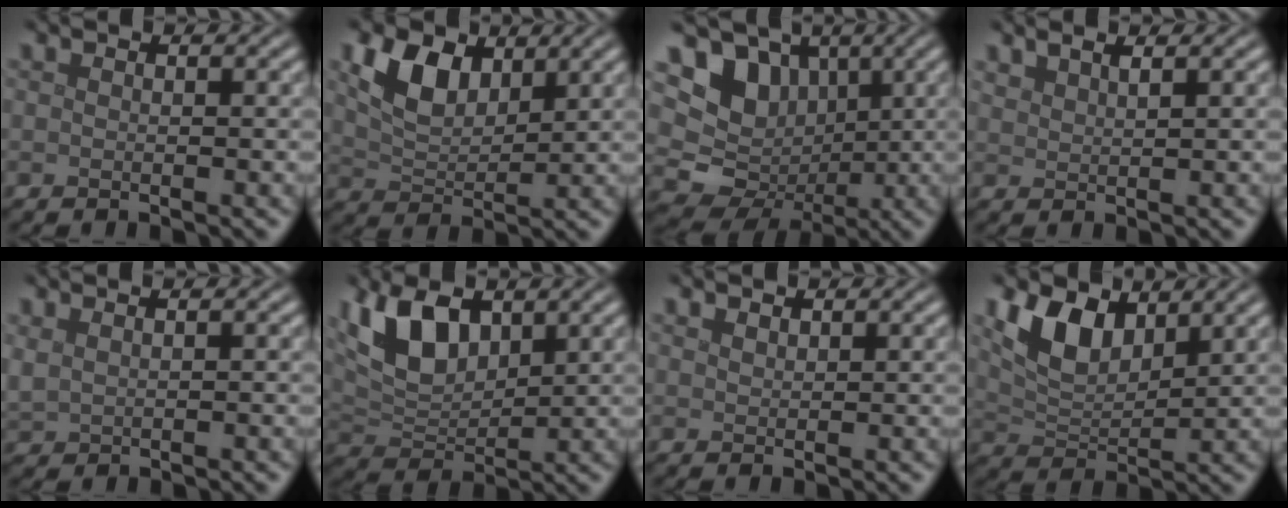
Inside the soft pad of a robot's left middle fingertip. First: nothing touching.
{"total": 5.1, "force": [2.6, 3.0, 3.1], "torque": [-0.071, -0.002, 0.048]}
{"total": 11.5, "force": [2.6, 10.1, 4.8], "torque": [-0.103, 0.019, 0.022]}
{"total": 1.2, "force": [1.1, 0.2, 0.5], "torque": [-0.015, 0.000, 0.023]}
{"total": 1.2, "force": [0.9, 0.6, 0.5], "torque": [-0.016, 0.002, 0.025]}
{"total": 7.1, "force": [3.2, 3.9, 4.9], "torque": [-0.102, 0.002, 0.057]}
{"total": 1.2, "force": [1.0, 0.5, 0.3], "torque": [-0.009, 0.000, 0.022]}
{"total": 5.4, "force": [3.1, 2.9, 3.3], "torque": [-0.069, -0.006, 0.058]}